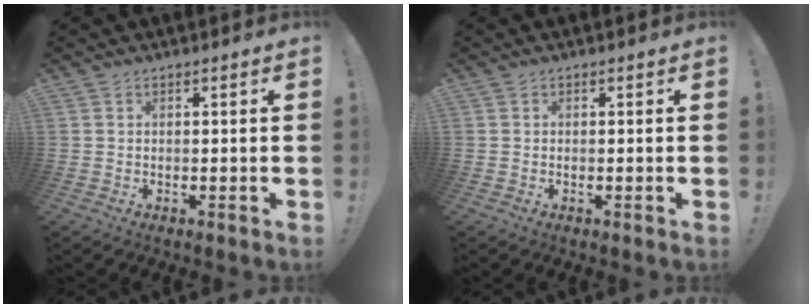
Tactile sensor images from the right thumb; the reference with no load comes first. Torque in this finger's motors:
{"motor_torque": [-0.13, -0.03, -0.11, 0.03, -0.04]}